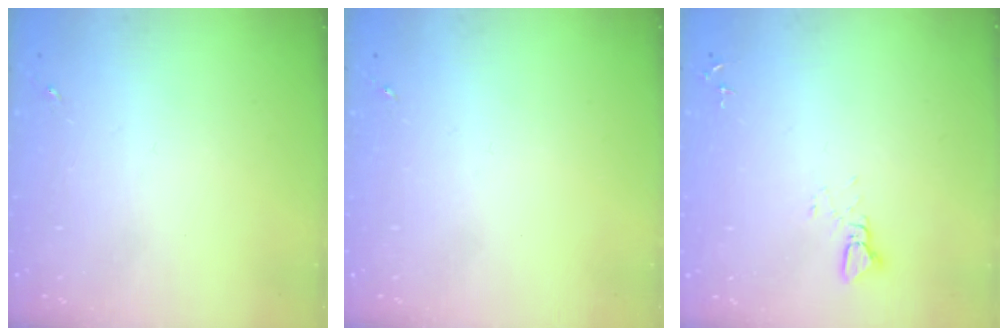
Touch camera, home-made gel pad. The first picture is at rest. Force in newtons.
{"total": 0.0}
{"total": 2.4, "press": 2.4, "slide": 0.1}